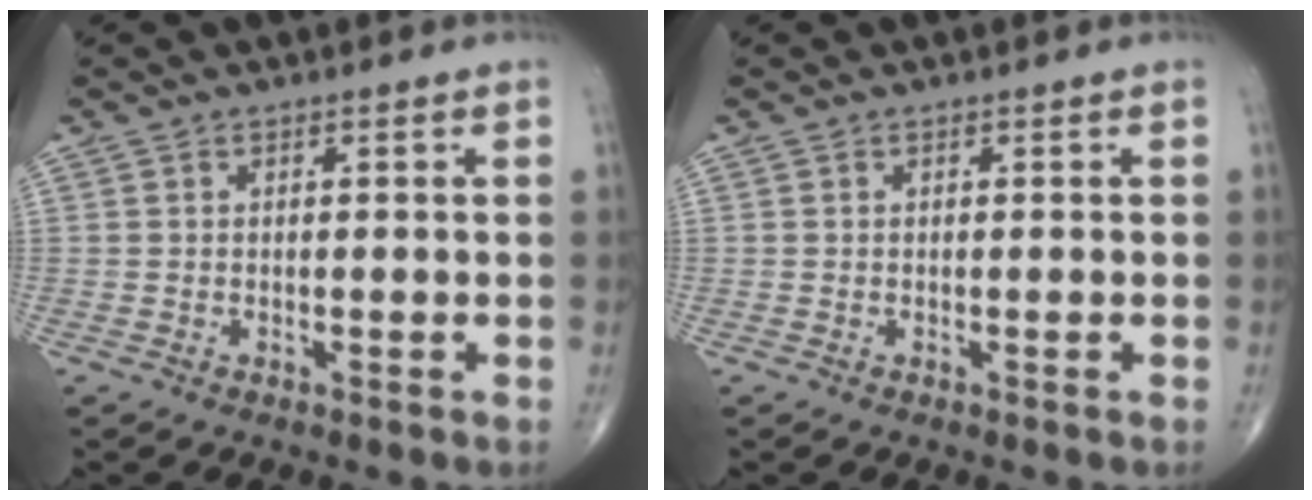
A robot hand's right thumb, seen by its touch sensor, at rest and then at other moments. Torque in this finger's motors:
{"motor_torque": [-0.06, 0.04, 0.00, -0.05, 0.01]}